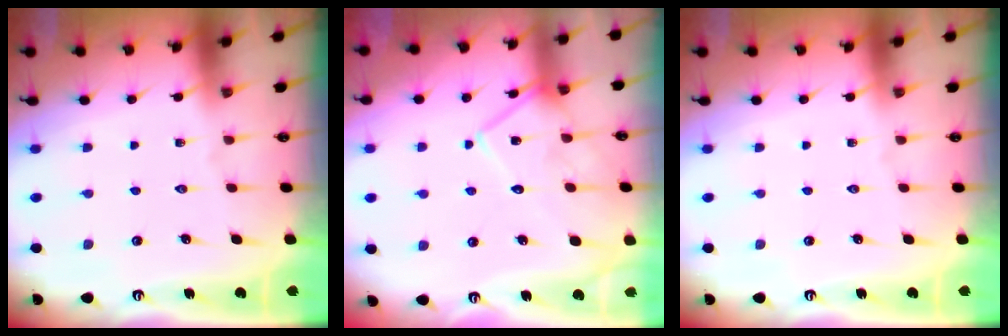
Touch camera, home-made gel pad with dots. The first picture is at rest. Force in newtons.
{"total": 13.3, "press": 13.2, "slide": 1.2}
{"total": 0.0}